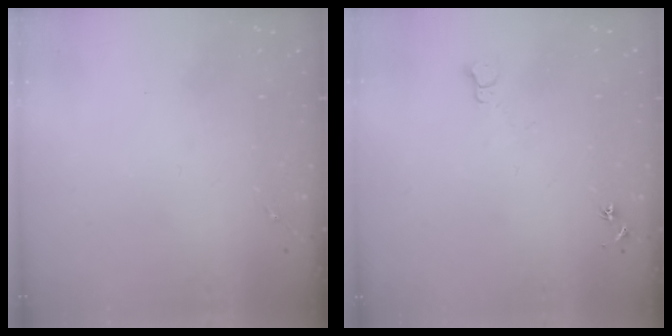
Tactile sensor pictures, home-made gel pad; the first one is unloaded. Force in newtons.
{"total": 5.4, "press": 5.3, "slide": 0.7}